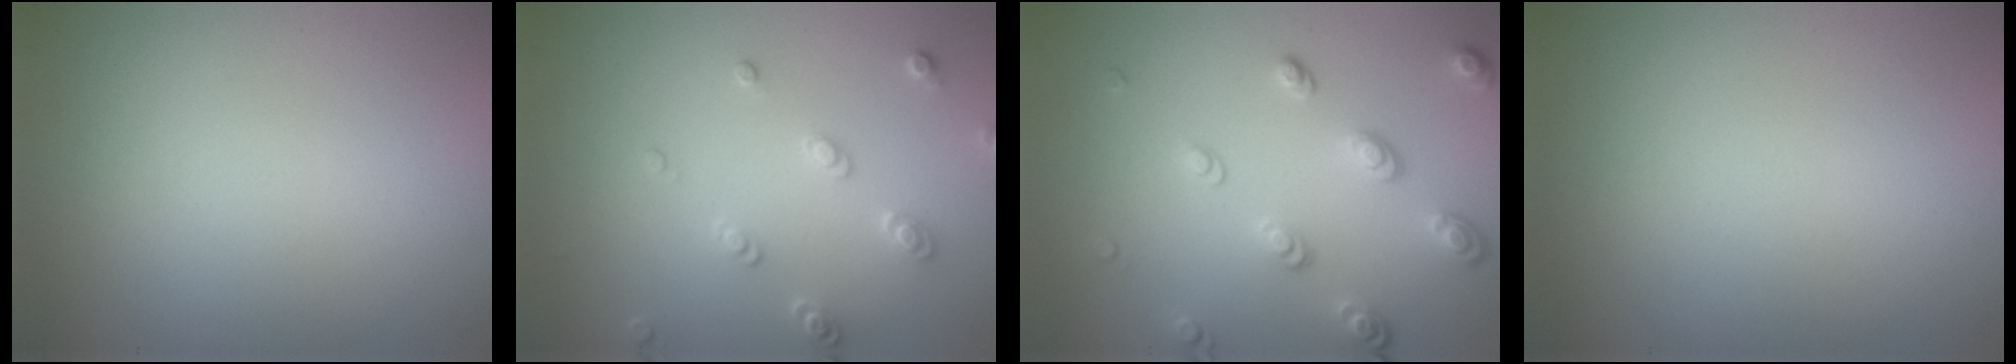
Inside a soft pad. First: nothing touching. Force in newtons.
{"total": 2.5, "press": 2.4, "slide": 0.7}
{"total": 3.3, "press": 2.5, "slide": 2.1}
{"total": 0.0}